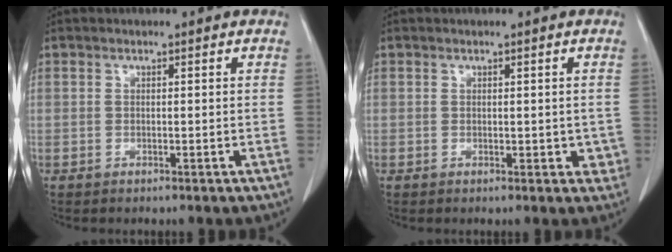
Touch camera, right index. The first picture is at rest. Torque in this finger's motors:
{"motor_torque": [0.07, 0.04, 0.01, 0.01]}